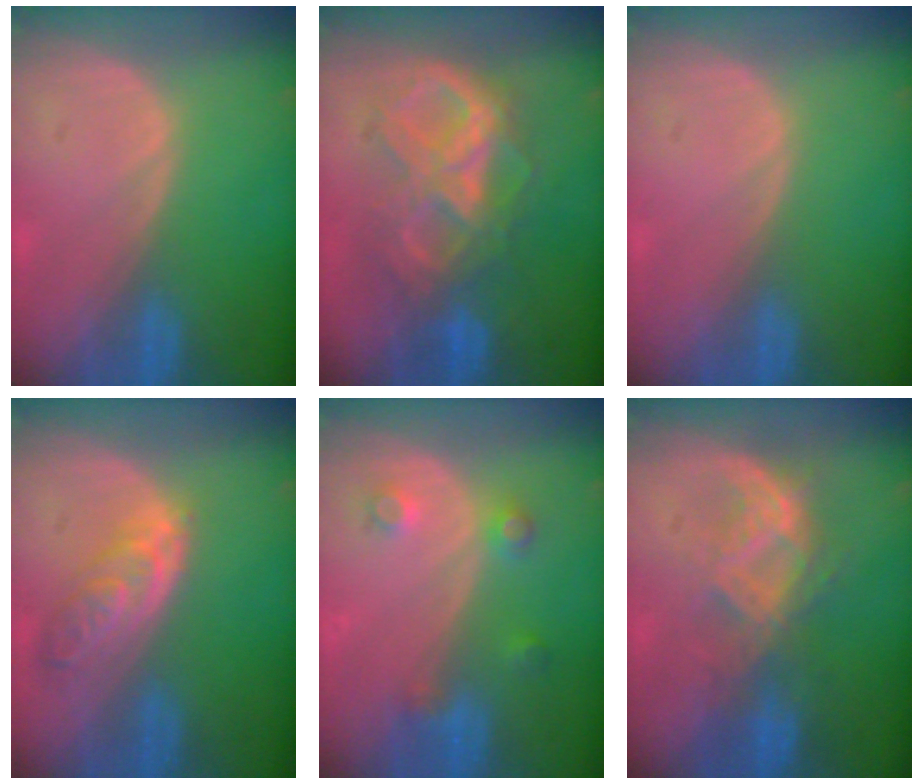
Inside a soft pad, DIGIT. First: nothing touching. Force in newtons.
{"total": 9.3, "press": 9.2, "slide": 0.9}
{"total": 0.0}
{"total": 5.5, "press": 5.4, "slide": 0.7}
{"total": 3.6, "press": 3.4, "slide": 1.3}
{"total": 7.0, "press": 6.8, "slide": 1.3}